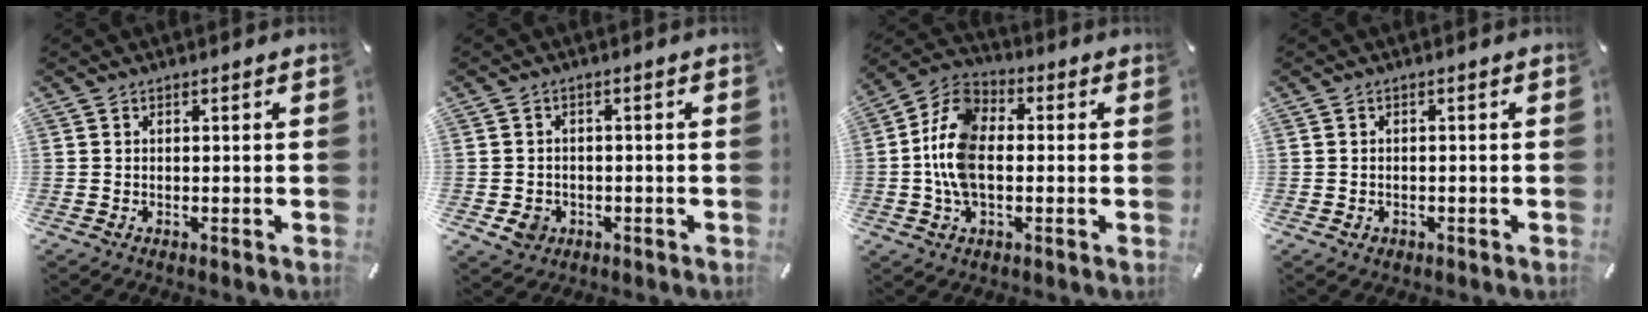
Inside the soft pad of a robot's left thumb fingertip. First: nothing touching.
{"total": 4.5, "force": [-1.6, 3.9, 1.6], "torque": [-0.030, 0.002, -0.031]}
{"total": 12.1, "force": [-1.4, 7.7, 9.2], "torque": [-0.214, 0.008, -0.026]}
{"total": 1.2, "force": [-0.3, 1.1, 0.3], "torque": [-0.007, 0.005, -0.009]}